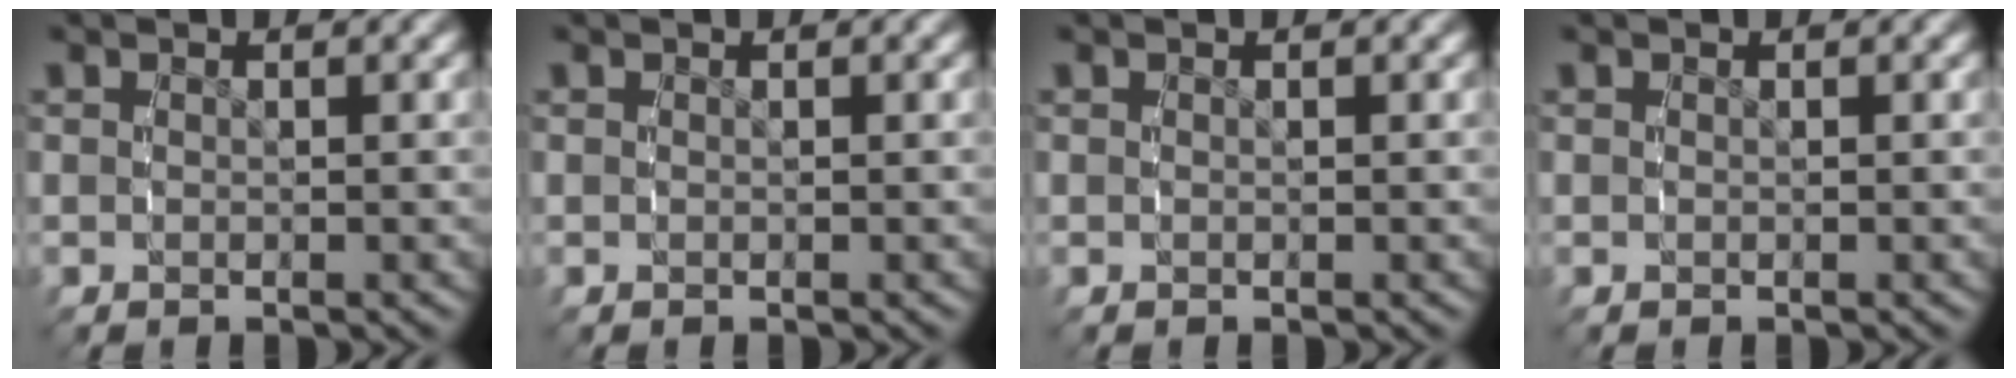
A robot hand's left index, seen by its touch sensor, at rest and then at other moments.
{"total": 0.0}
{"total": 0.0}
{"total": 0.0}